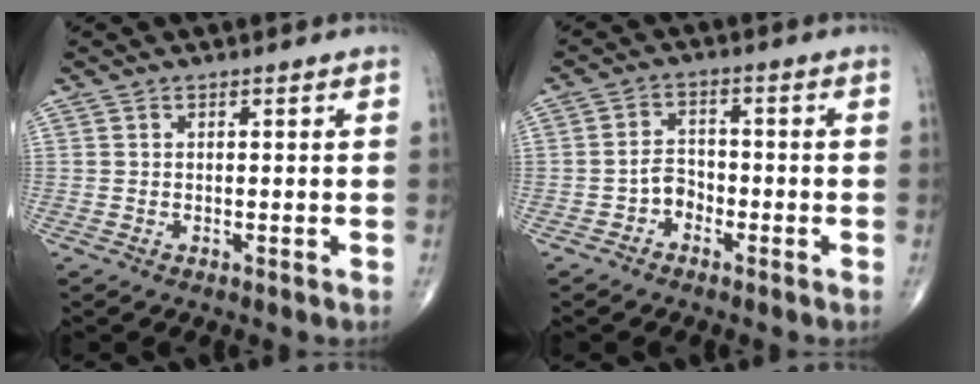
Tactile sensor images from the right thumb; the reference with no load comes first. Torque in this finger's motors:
{"motor_torque": [-0.33, 0.23, 0.33, -0.09, 0.00]}